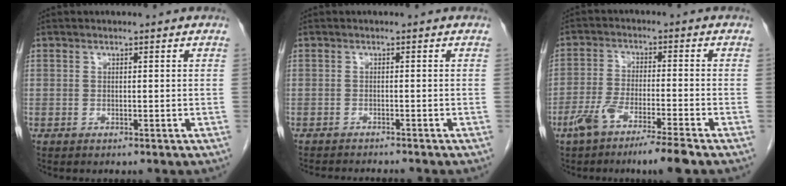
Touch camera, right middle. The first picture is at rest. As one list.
[{"total": 4.4, "force": [-4.2, -0.1, 1.3], "torque": [-0.012, -0.011, -0.062]}, {"total": 8.0, "force": [-5.5, 0.1, 5.8], "torque": [-0.112, -0.013, -0.101]}]